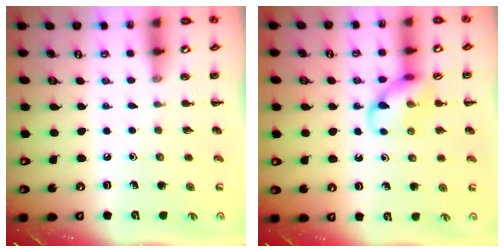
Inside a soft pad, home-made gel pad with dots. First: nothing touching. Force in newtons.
{"total": 10.6, "press": 10.5, "slide": 1.1}